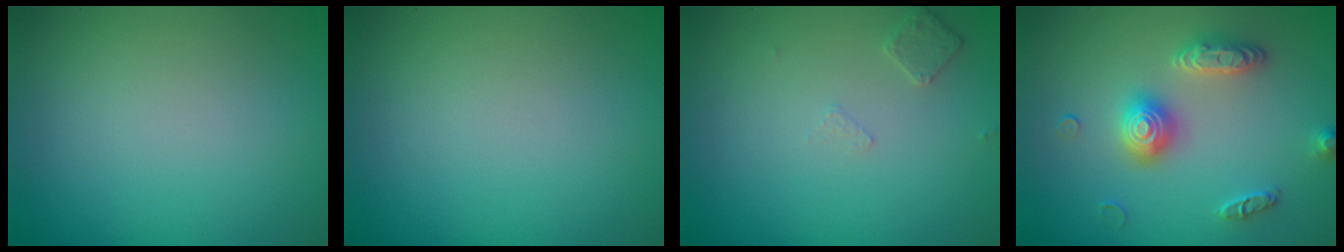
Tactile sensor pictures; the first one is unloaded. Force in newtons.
{"total": 0.0}
{"total": 1.2, "press": 1.1, "slide": 0.3}
{"total": 3.1, "press": 3.1, "slide": 0.3}